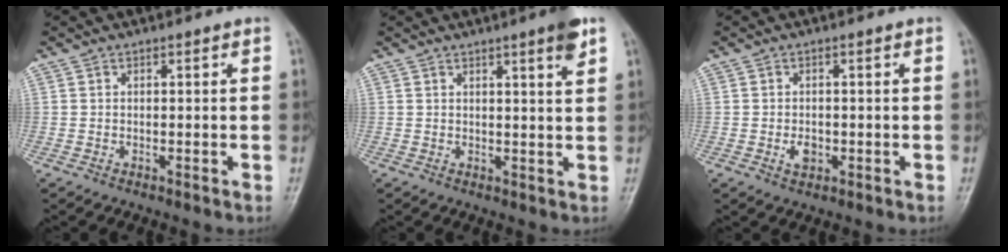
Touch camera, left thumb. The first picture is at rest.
{"total": 4.3, "force": [2.6, 0.3, 3.4], "torque": [-0.040, -0.015, 0.035]}
{"total": 2.6, "force": [-0.7, 1.9, 1.7], "torque": [-0.021, 0.000, -0.010]}